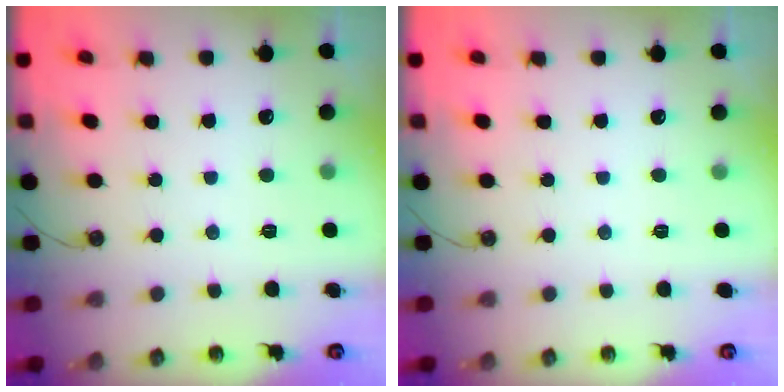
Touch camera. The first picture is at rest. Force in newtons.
{"total": 1.5, "press": 0.5, "slide": 1.4}